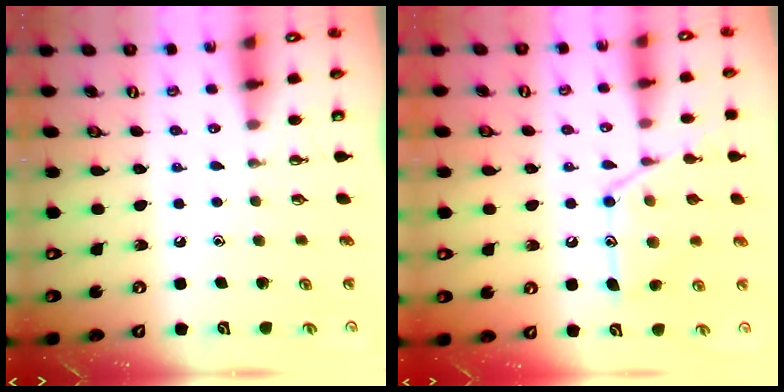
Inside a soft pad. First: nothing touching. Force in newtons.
{"total": 13.6, "press": 13.6, "slide": 1.2}